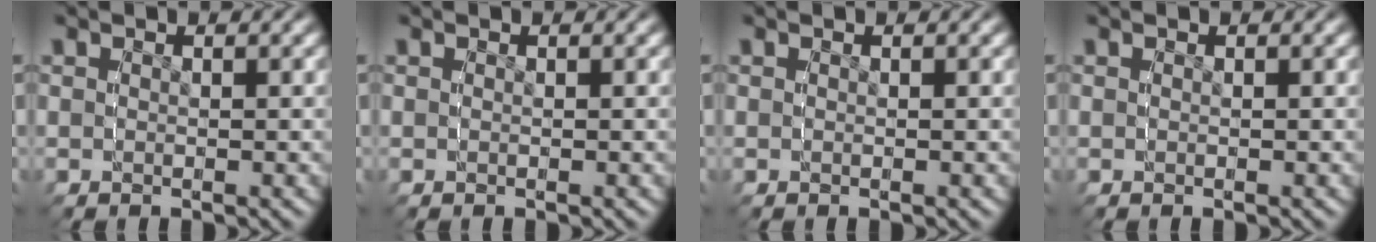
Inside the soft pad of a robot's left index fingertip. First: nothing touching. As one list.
[{"total": 0.0}, {"total": 0.0}, {"total": 0.0}]